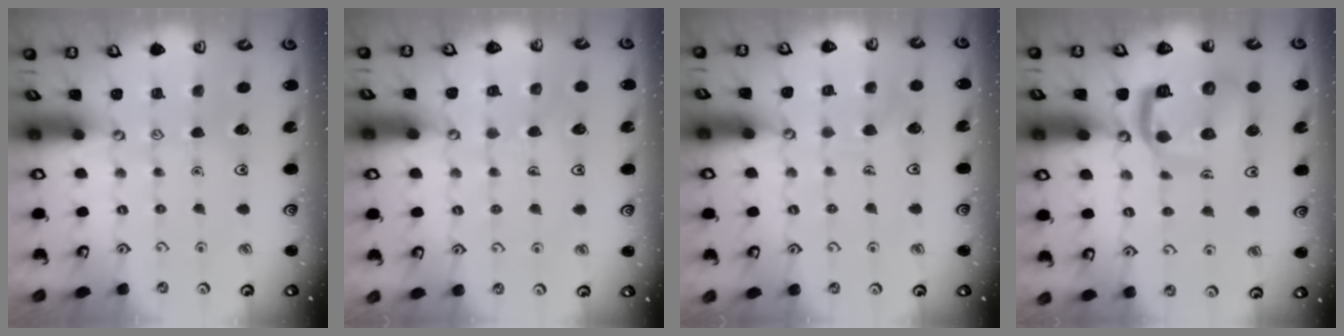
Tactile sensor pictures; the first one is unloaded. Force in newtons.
{"total": 5.4, "press": 5.4, "slide": 0.4}
{"total": 5.4, "press": 5.3, "slide": 0.5}
{"total": 12.4, "press": 12.3, "slide": 1.4}